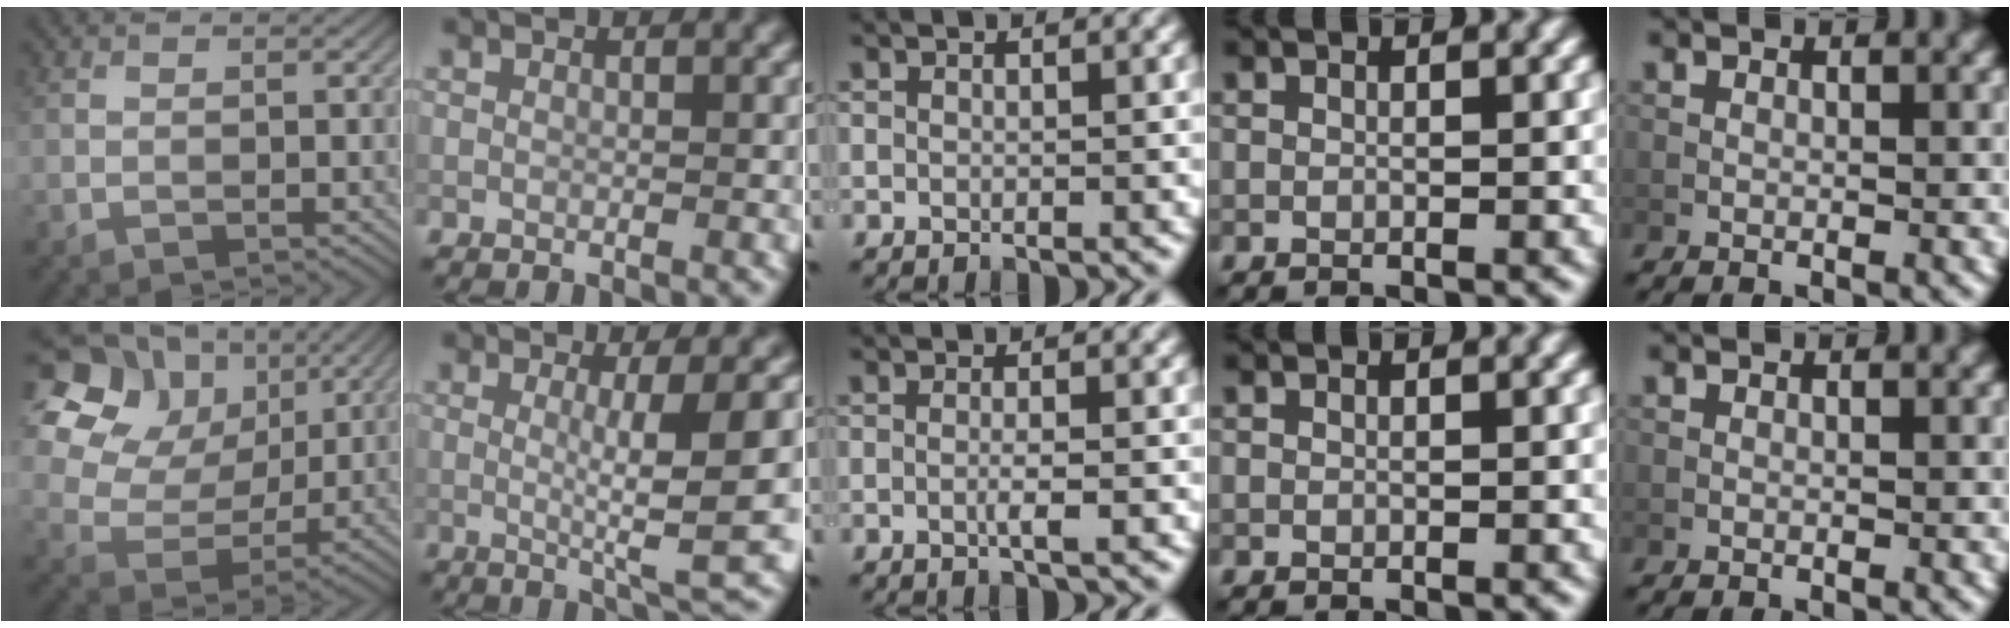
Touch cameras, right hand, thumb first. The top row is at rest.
{"thumb": {"total": 17.0, "force": [7.8, 12.6, 8.2], "torque": [-0.234, 0.061, 0.172]}, "index": {"total": 8.5, "force": [0.0, 1.5, 8.4], "torque": [-0.116, -0.008, 0.005]}, "middle": {"total": 1.6, "force": [-0.3, 0.3, 1.6], "torque": [-0.025, -0.003, -0.008]}}